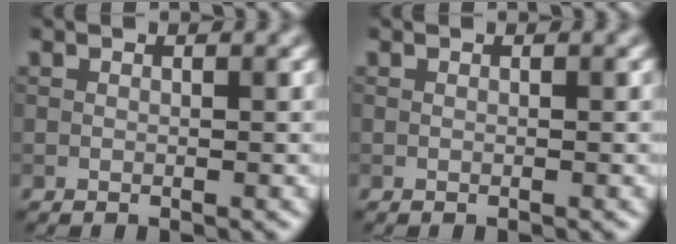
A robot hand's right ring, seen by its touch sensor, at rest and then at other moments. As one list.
[{"total": 0.0}]